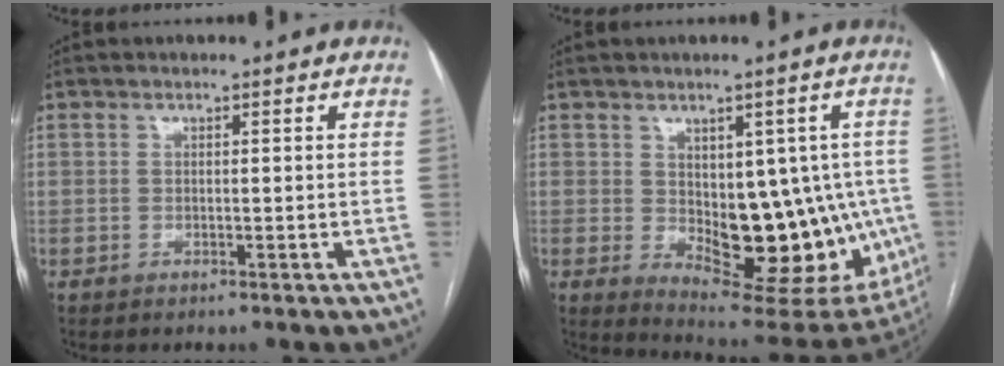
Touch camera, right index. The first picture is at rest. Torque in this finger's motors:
{"motor_torque": [1.23, -0.60, 0.70, 0.10]}